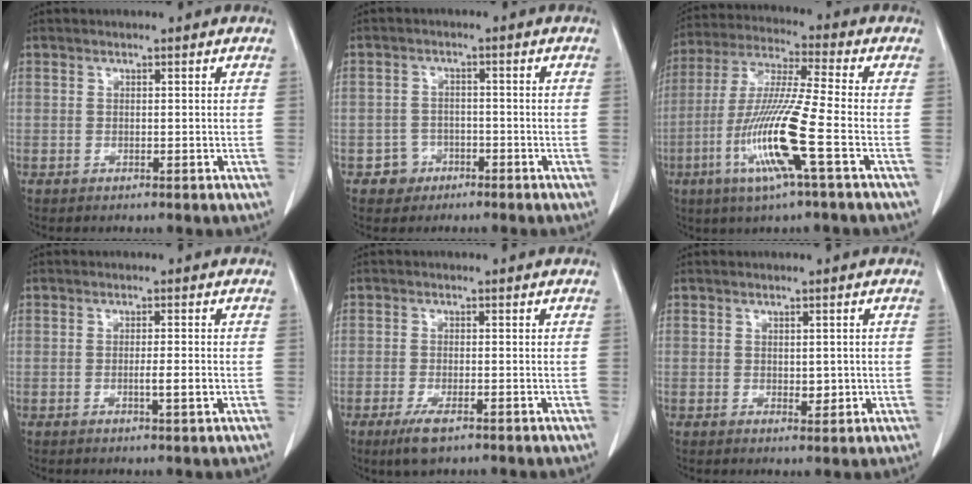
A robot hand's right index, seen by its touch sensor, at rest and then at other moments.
{"total": 3.2, "force": [-1.7, 2.7, -0.2], "torque": [0.009, 0.015, -0.028]}
{"total": 14.2, "force": [-4.9, -0.6, 13.3], "torque": [-0.275, -0.017, -0.100]}
{"total": 2.7, "force": [-0.6, 0.0, 2.6], "torque": [-0.043, -0.004, -0.010]}
{"total": 3.9, "force": [-2.4, 1.0, 3.0], "torque": [-0.063, -0.008, -0.038]}
{"total": 2.3, "force": [-0.1, 1.3, 1.9], "torque": [-0.024, -0.003, 0.005]}